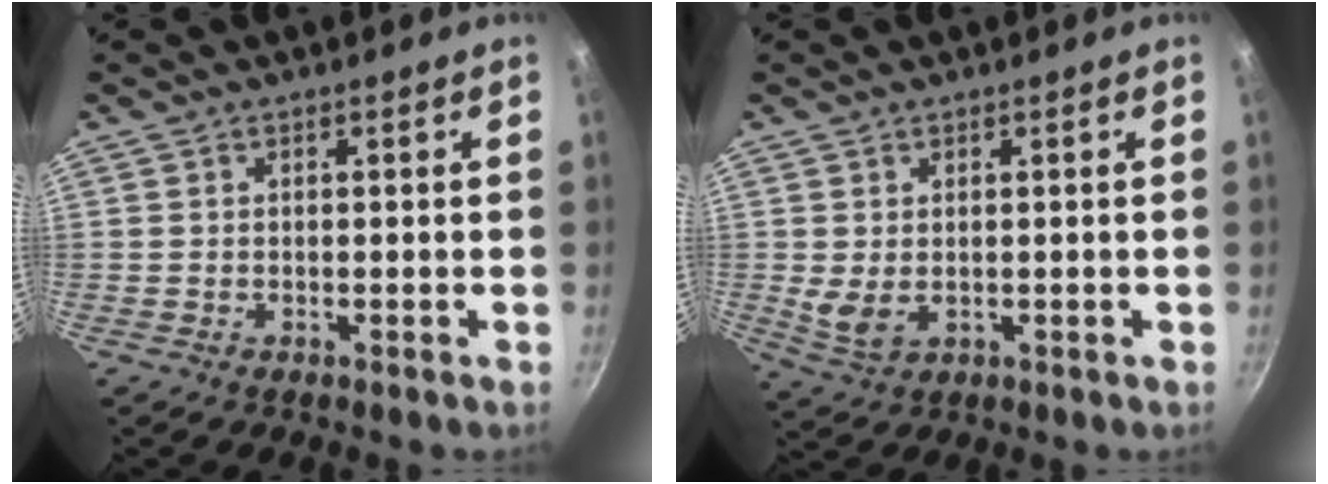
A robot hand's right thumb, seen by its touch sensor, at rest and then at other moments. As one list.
[{"total": 3.8, "force": [0.2, 2.4, 3.0], "torque": [-0.061, -0.006, 0.014]}]